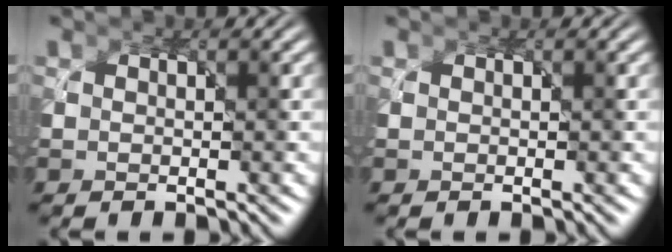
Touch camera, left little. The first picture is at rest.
{"total": 0.0}